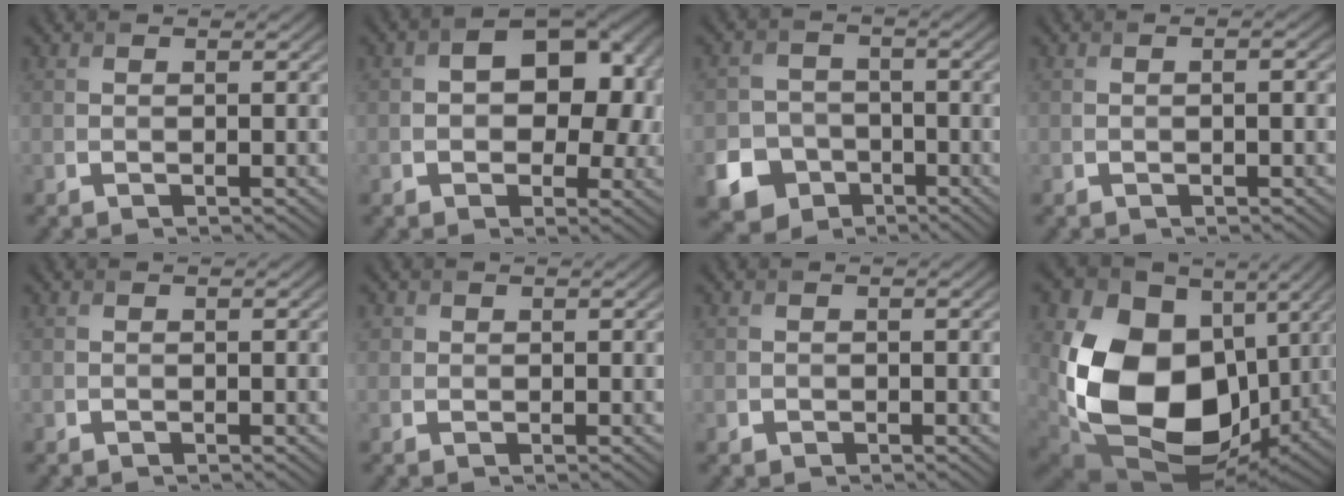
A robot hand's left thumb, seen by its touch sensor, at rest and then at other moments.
{"total": 10.2, "force": [0.3, 6.9, 7.5], "torque": [-0.104, -0.008, 0.007]}
{"total": 9.7, "force": [-5.0, 7.9, 2.7], "torque": [-0.059, -0.034, -0.109]}
{"total": 1.2, "force": [-0.4, 0.4, 1.1], "torque": [-0.016, 0.003, -0.006]}
{"total": 0.0}
{"total": 1.1, "force": [0.4, 1.0, 0.2], "torque": [-0.005, -0.002, 0.005]}
{"total": 0.8, "force": [-0.4, 0.6, 0.0], "torque": [-0.002, -0.004, -0.014]}
{"total": 20.0, "force": [0.0, 14.5, 13.8], "torque": [-0.322, -0.030, 0.007]}